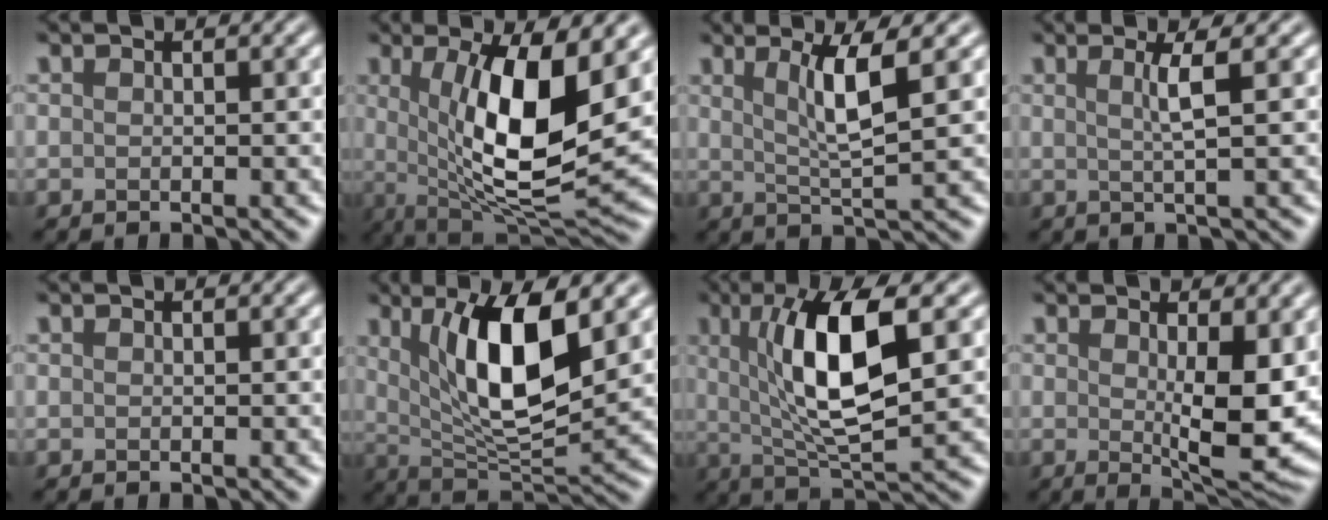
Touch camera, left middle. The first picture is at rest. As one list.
[{"total": 10.7, "force": [1.6, 3.3, 10.1], "torque": [-0.159, -0.012, 0.032]}, {"total": 4.3, "force": [1.5, 0.6, 4.0], "torque": [-0.073, -0.002, 0.031]}, {"total": 2.5, "force": [0.6, 0.4, 2.4], "torque": [-0.043, 0.002, 0.007]}, {"total": 0.0}, {"total": 8.9, "force": [2.7, 2.8, 8.0], "torque": [-0.136, -0.015, 0.051]}, {"total": 8.8, "force": [2.0, 2.4, 8.2], "torque": [-0.139, -0.005, 0.037]}, {"total": 6.2, "force": [0.6, 1.6, 6.0], "torque": [-0.095, -0.018, 0.019]}]